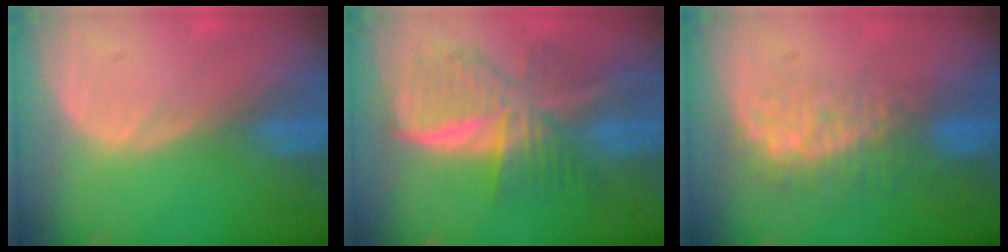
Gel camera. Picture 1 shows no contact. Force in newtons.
{"total": 9.4, "press": 9.4, "slide": 0.7}
{"total": 8.3, "press": 7.4, "slide": 3.7}